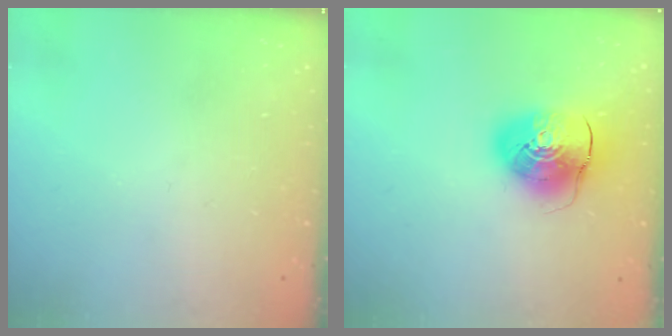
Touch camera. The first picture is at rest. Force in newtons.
{"total": 11.8, "press": 11.7, "slide": 1.9}